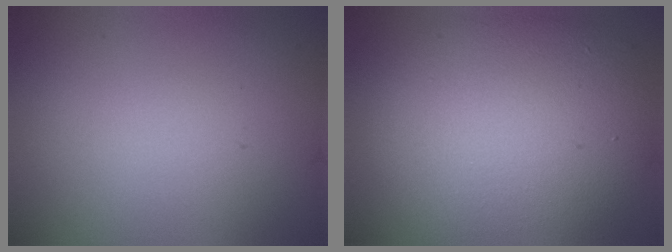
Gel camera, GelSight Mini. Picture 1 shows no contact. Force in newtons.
{"total": 10.0, "press": 10.0, "slide": 0.4}